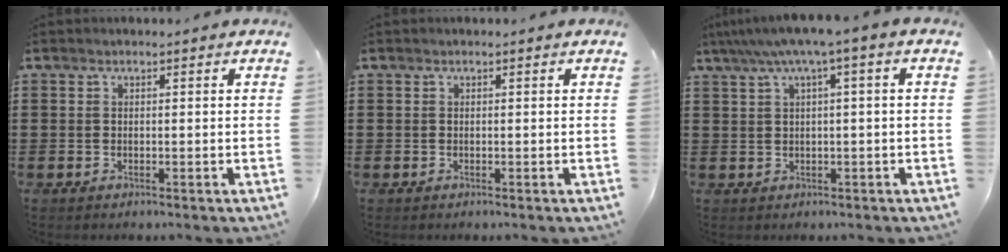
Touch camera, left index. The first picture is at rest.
{"total": 0.0}
{"total": 4.1, "force": [0.7, -0.2, 4.1], "torque": [-0.076, -0.003, 0.007]}